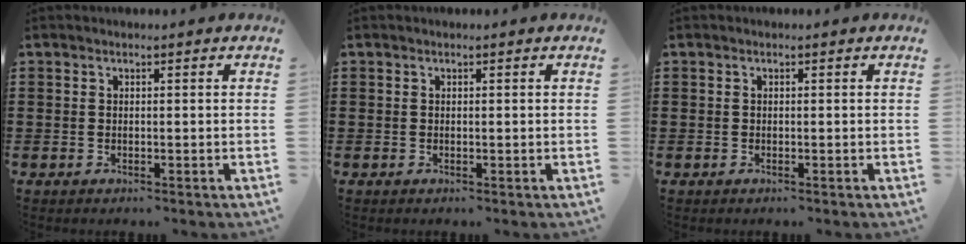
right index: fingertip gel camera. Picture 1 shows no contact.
{"total": 0.0}
{"total": 0.0}